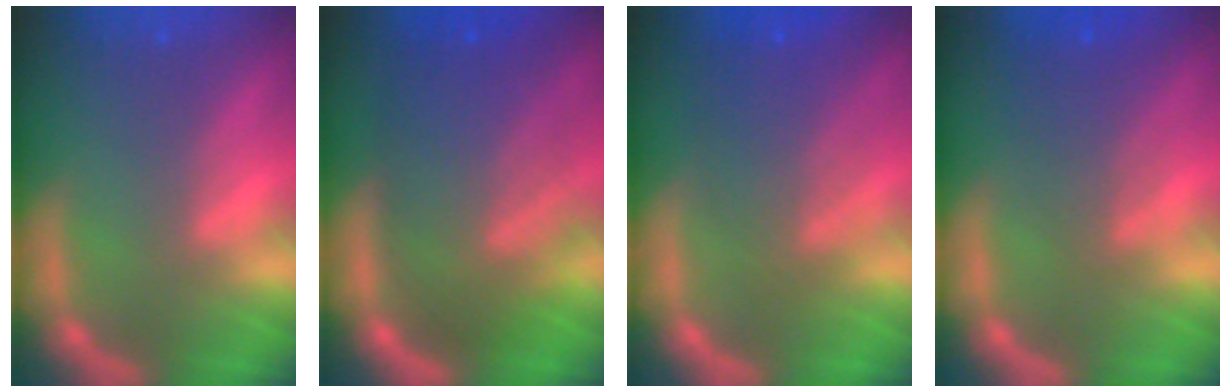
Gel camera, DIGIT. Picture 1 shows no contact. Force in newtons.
{"total": 10.1}
{"total": 6.0}
{"total": 4.0}